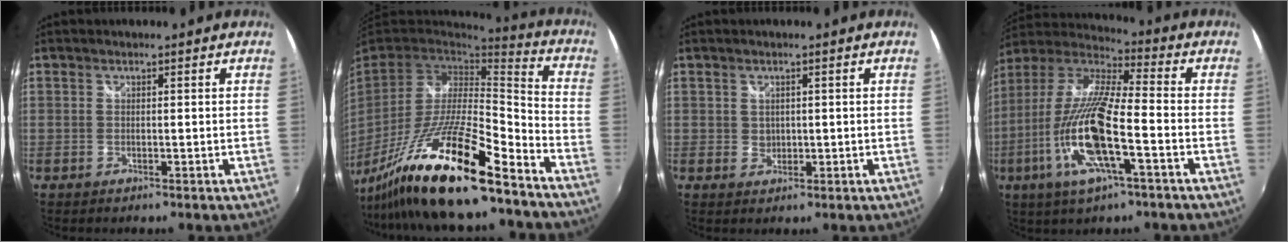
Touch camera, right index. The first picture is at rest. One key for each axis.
{"total": 21.7, "fx": -15.5, "fy": 2.0, "fz": 15.1, "tx": -0.286, "ty": -0.039, "tz": -0.286}
{"total": 1.5, "fx": 0.4, "fy": 1.4, "fz": 0.2, "tx": 0.001, "ty": 0.002, "tz": 0.009}
{"total": 18.5, "fx": -6.3, "fy": 3.8, "fz": 17.0, "tx": -0.341, "ty": -0.023, "tz": -0.126}